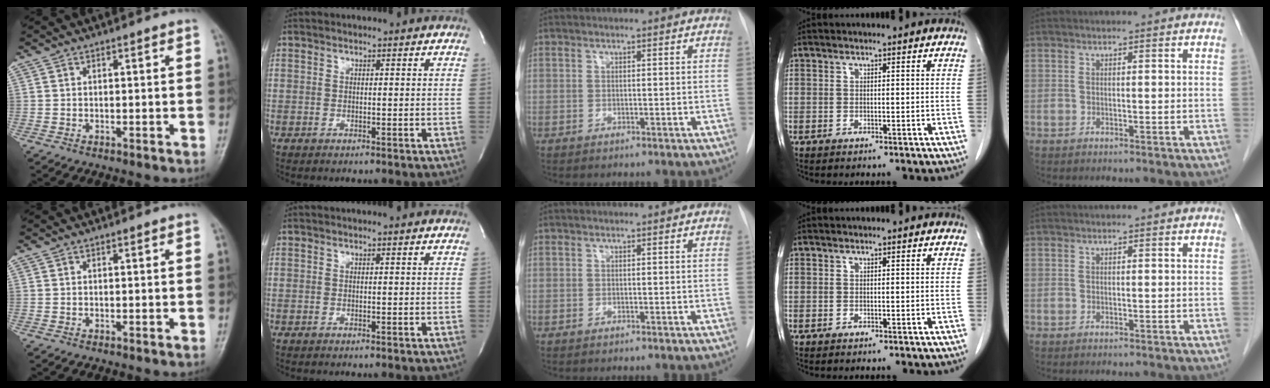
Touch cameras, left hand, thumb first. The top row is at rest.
{}